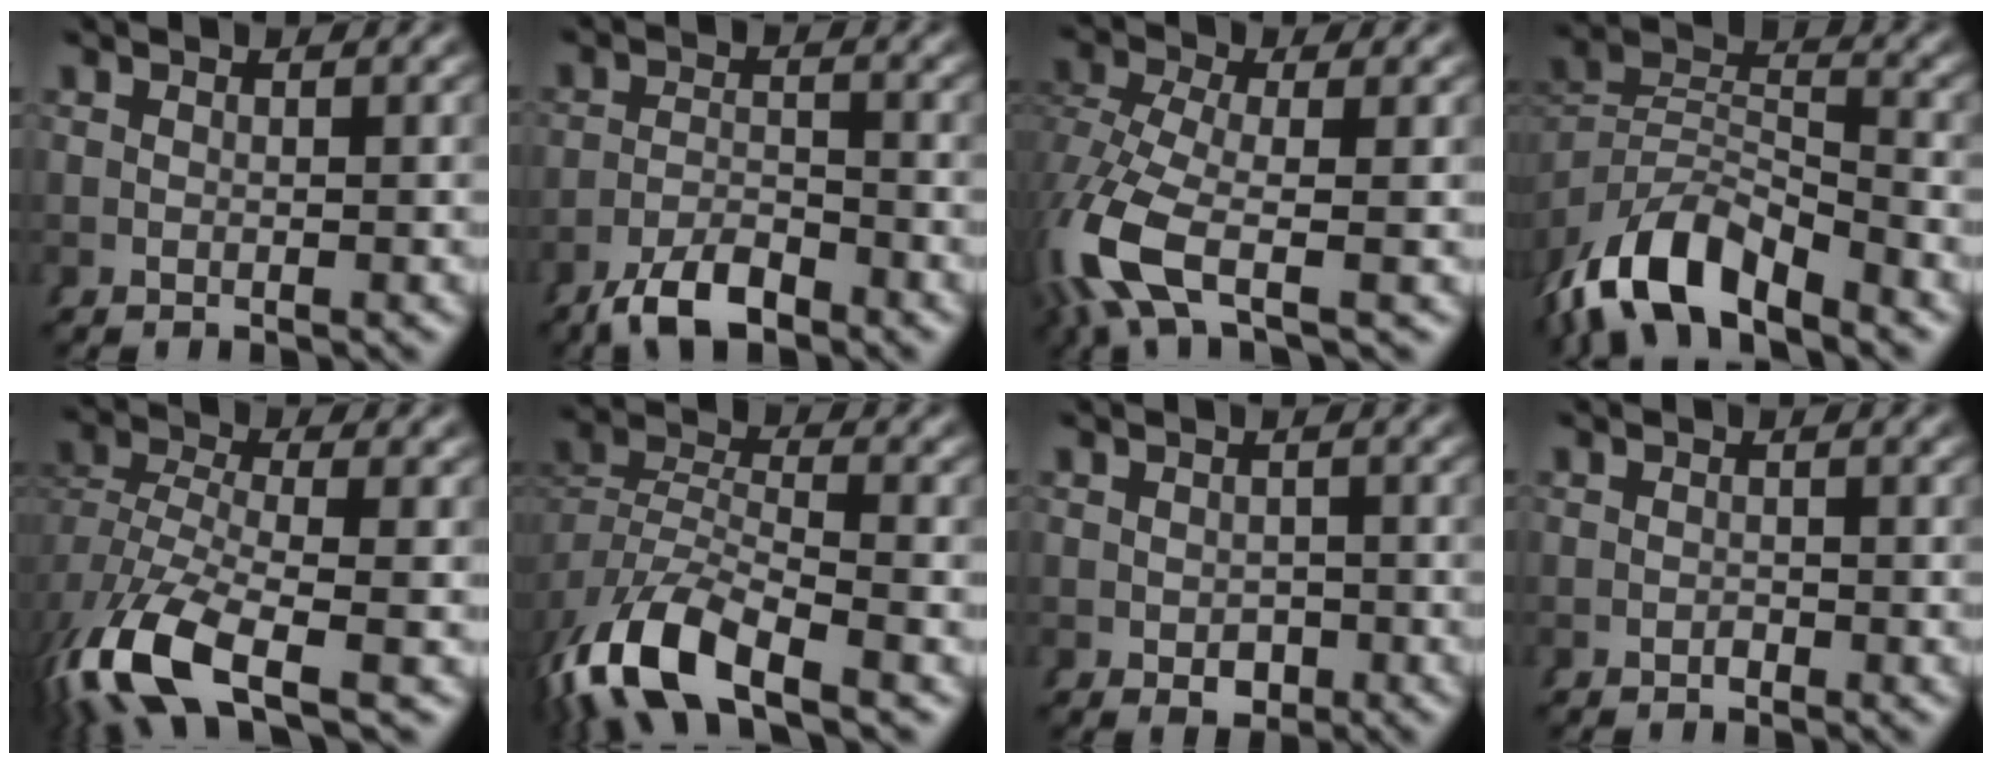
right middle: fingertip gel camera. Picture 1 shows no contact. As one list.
[{"total": 4.6, "force": [-3.9, 1.5, 2.1], "torque": [-0.024, -0.004, -0.067]}, {"total": 6.9, "force": [-2.1, 3.8, 5.4], "torque": [-0.148, -0.035, -0.020]}, {"total": 7.8, "force": [-4.2, 4.8, 4.6], "torque": [-0.108, -0.034, -0.061]}, {"total": 8.3, "force": [-4.8, 4.0, 5.6], "torque": [-0.148, -0.055, -0.053]}, {"total": 8.3, "force": [-4.0, 4.7, 5.5], "torque": [-0.135, -0.039, -0.054]}, {"total": 2.2, "force": [-0.9, 1.7, 1.1], "torque": [-0.010, -0.017, -0.005]}, {"total": 0.8, "force": [-0.6, 0.4, 0.1], "torque": [-0.003, -0.004, -0.013]}]